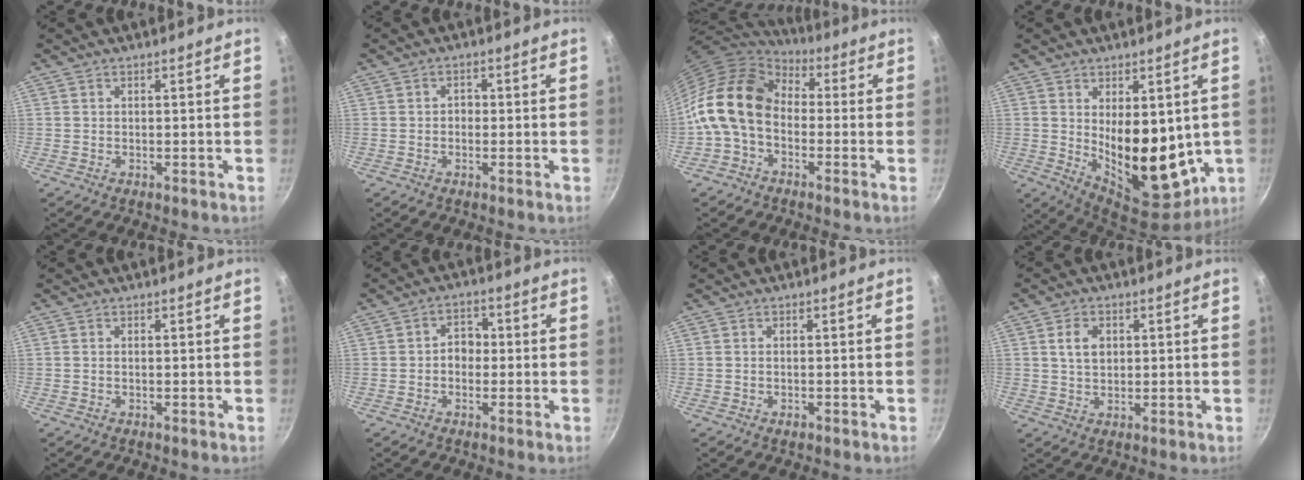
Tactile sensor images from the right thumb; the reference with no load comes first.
{"total": 1.5, "force": [-0.3, 1.3, 0.7], "torque": [-0.006, 0.005, -0.008]}
{"total": 15.0, "force": [-1.4, 10.9, 10.2], "torque": [-0.171, 0.039, -0.047]}
{"total": 17.4, "force": [0.4, 9.3, 14.7], "torque": [-0.181, -0.048, 0.032]}
{"total": 0.0}
{"total": 4.0, "force": [-0.5, 3.3, 2.2], "torque": [-0.005, 0.014, -0.015]}
{"total": 0.9, "force": [-0.6, 0.4, 0.5], "torque": [-0.009, 0.001, -0.010]}
{"total": 4.5, "force": [1.0, 3.3, 2.8], "torque": [-0.036, 0.000, 0.020]}